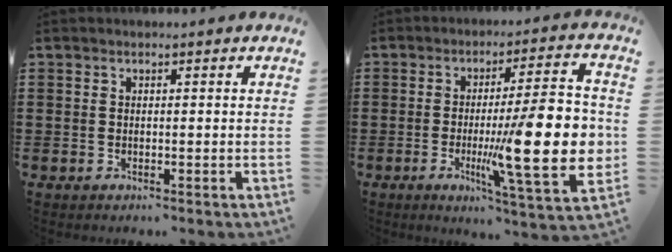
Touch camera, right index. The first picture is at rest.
{"total": 18.3, "force": [-1.7, 4.3, 17.7], "torque": [-0.269, -0.018, -0.019]}